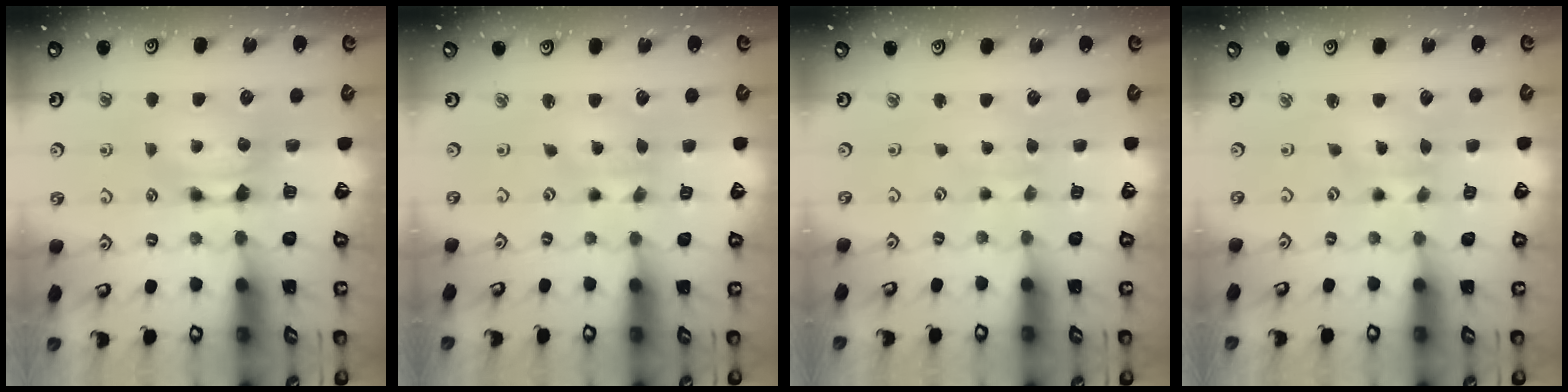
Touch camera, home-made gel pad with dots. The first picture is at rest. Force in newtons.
{"total": 2.0, "press": 1.7, "slide": 1.0}
{"total": 2.1, "press": 2.1, "slide": 0.1}
{"total": 2.8, "press": 2.6, "slide": 1.0}